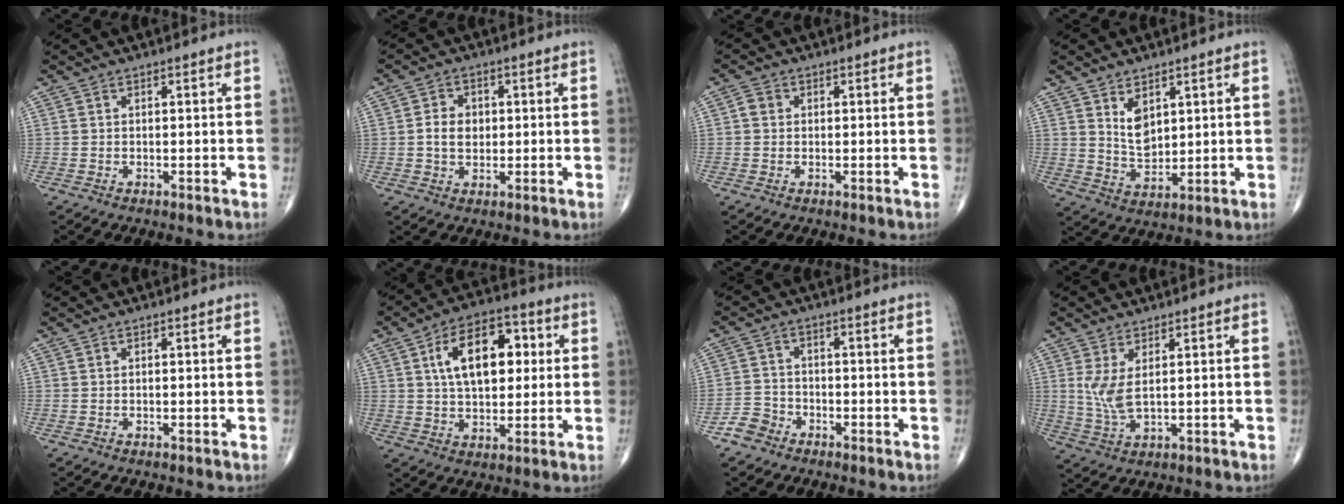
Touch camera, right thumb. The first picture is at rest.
{"total": 4.6, "force": [0.2, 3.6, 2.9], "torque": [-0.041, 0.004, 0.001]}
{"total": 1.9, "force": [0.2, 1.7, 0.9], "torque": [-0.010, 0.004, 0.001]}
{"total": 5.8, "force": [2.6, 3.4, 3.8], "torque": [-0.053, -0.027, 0.057]}
{"total": 0.0}
{"total": 14.6, "force": [3.4, 8.2, 11.5], "torque": [-0.157, 0.008, 0.051]}
{"total": 4.0, "force": [-2.8, 2.8, 0.7], "torque": [-0.002, 0.019, -0.059]}
{"total": 5.3, "force": [1.4, 2.0, 4.7], "torque": [-0.106, -0.011, 0.037]}